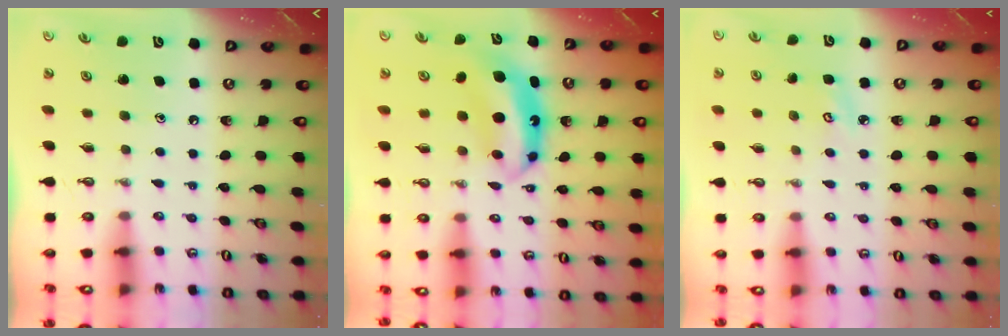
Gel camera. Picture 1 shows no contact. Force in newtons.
{"total": 7.6, "press": 7.5, "slide": 0.7}
{"total": 3.5, "press": 3.5, "slide": 0.4}